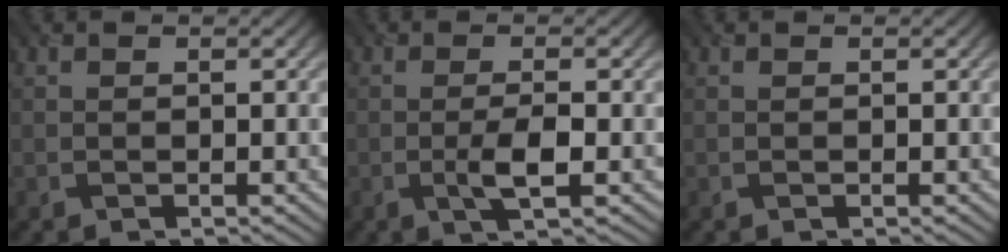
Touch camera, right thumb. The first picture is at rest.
{"total": 3.4, "force": [-0.9, 0.7, 3.2], "torque": [-0.063, 0.002, -0.021]}
{"total": 0.0}